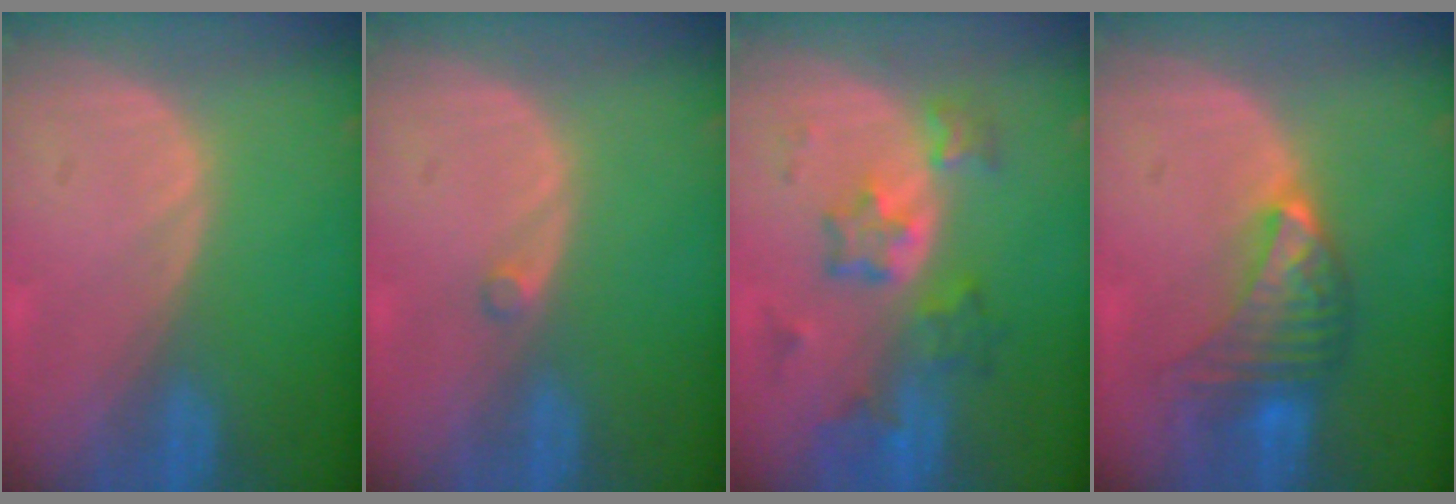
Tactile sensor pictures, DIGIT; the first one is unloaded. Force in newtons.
{"total": 0.7, "press": 0.7, "slide": 0.1}
{"total": 7.0, "press": 6.7, "slide": 2.2}
{"total": 7.0, "press": 6.8, "slide": 1.4}